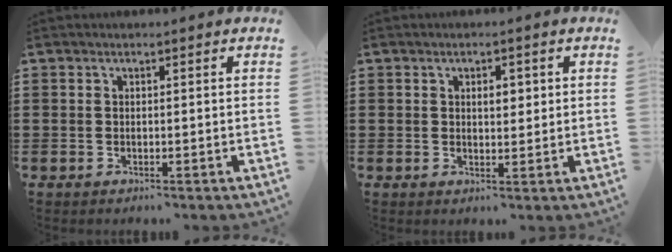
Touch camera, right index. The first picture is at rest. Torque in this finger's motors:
{"motor_torque": [0.60, 0.32, 0.17, 0.05]}